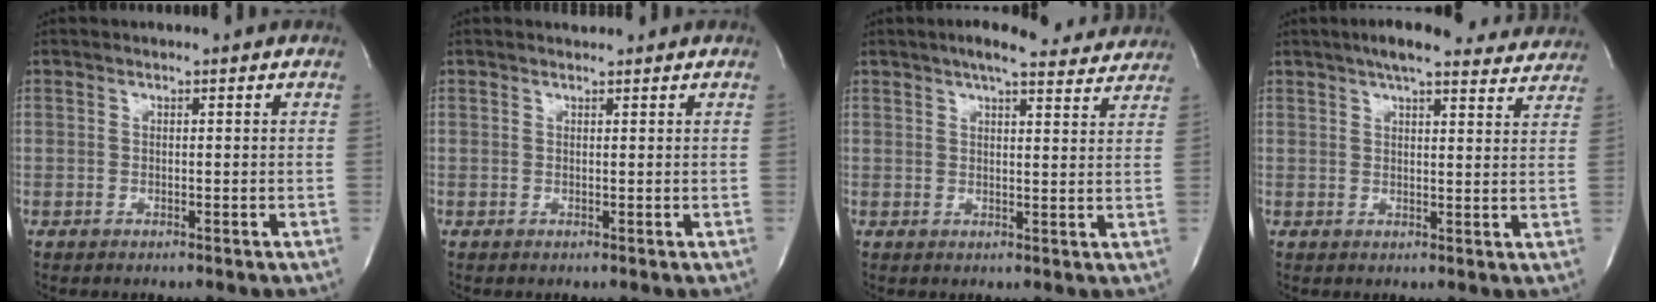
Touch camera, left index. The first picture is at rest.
{"total": 0.7, "force": [0.7, 0.1, -0.1], "torque": [-0.011, 0.001, 0.012]}
{"total": 11.6, "force": [10.3, 2.1, 4.8], "torque": [-0.059, 0.014, 0.119]}
{"total": 16.0, "force": [14.3, 3.1, 6.5], "torque": [-0.080, 0.028, 0.176]}